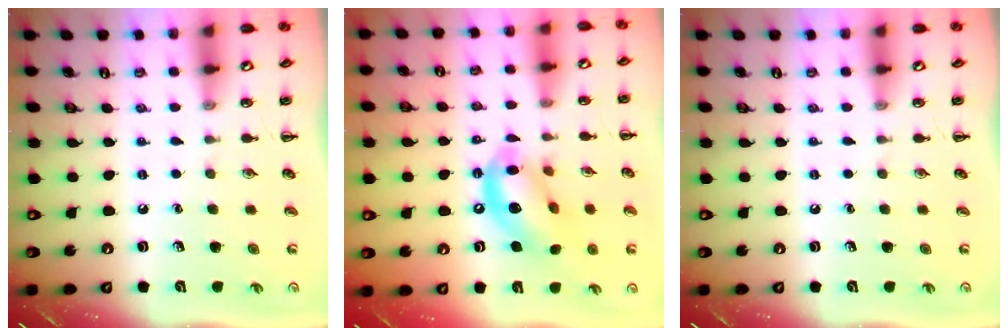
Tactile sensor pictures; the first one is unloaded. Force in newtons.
{"total": 13.3, "press": 12.9, "slide": 3.4}
{"total": 0.0}